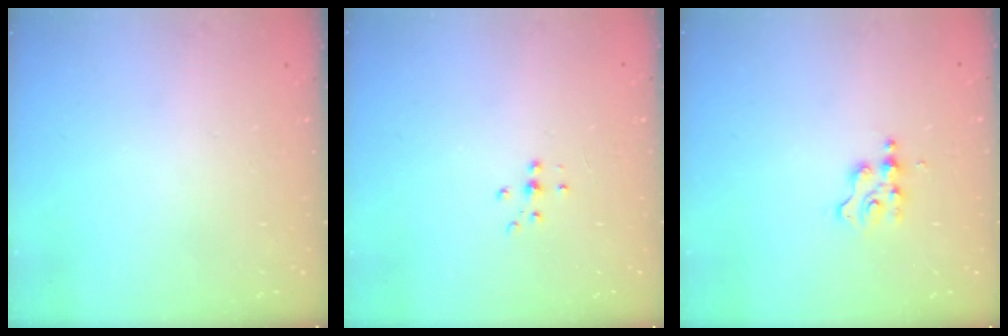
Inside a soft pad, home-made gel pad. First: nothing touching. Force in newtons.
{"total": 4.5, "press": 4.4, "slide": 0.9}
{"total": 3.1, "press": 3.1, "slide": 0.4}